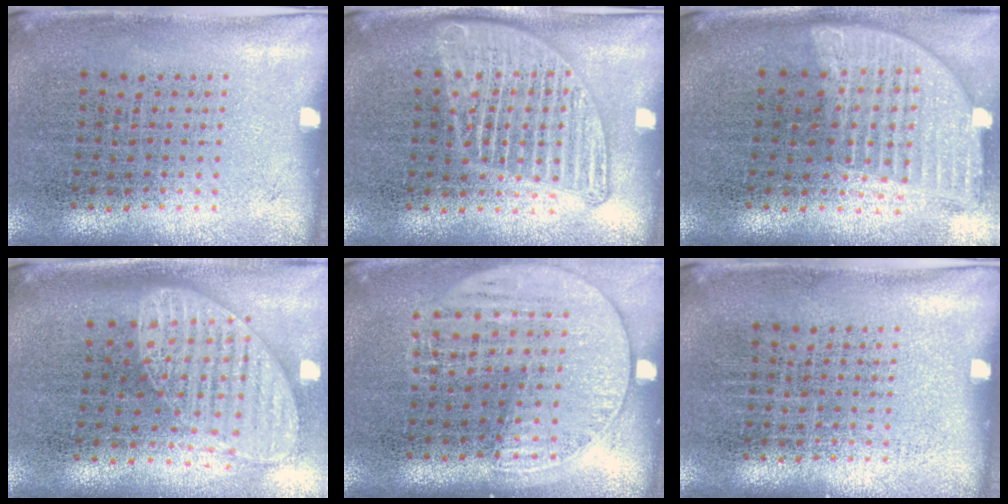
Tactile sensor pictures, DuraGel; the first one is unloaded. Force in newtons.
{"total": 1.4, "press": 1.4, "slide": 0.2}
{"total": 1.9, "press": 1.6, "slide": 1.1}
{"total": 1.9, "press": 1.5, "slide": 1.1}
{"total": 1.5, "press": 1.4, "slide": 0.6}
{"total": 0.0}